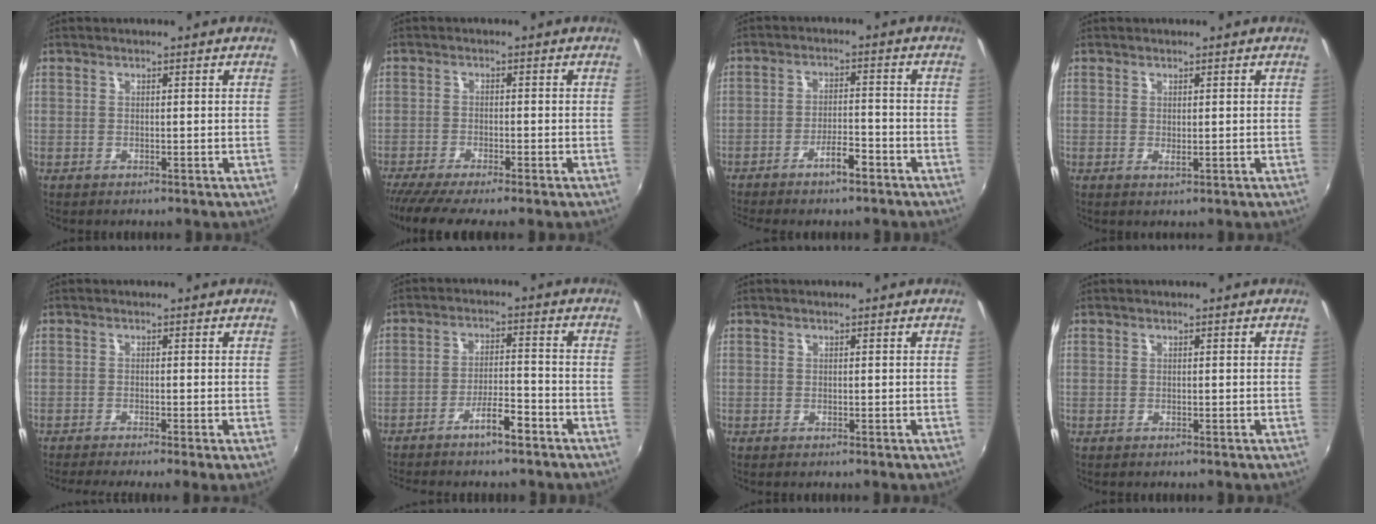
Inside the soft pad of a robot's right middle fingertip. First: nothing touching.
{"total": 7.2, "force": [-6.0, 0.2, 3.9], "torque": [-0.090, -0.031, -0.103]}
{"total": 5.3, "force": [-4.0, 1.1, 3.3], "torque": [-0.069, 0.004, -0.064]}
{"total": 0.8, "force": [0.2, 0.3, 0.7], "torque": [-0.011, -0.001, 0.003]}
{"total": 4.4, "force": [-3.2, -0.8, 2.9], "torque": [-0.059, -0.019, -0.056]}
{"total": 6.1, "force": [-4.7, 1.0, 3.8], "torque": [-0.080, 0.008, -0.077]}
{"total": 0.0}
{"total": 0.0}